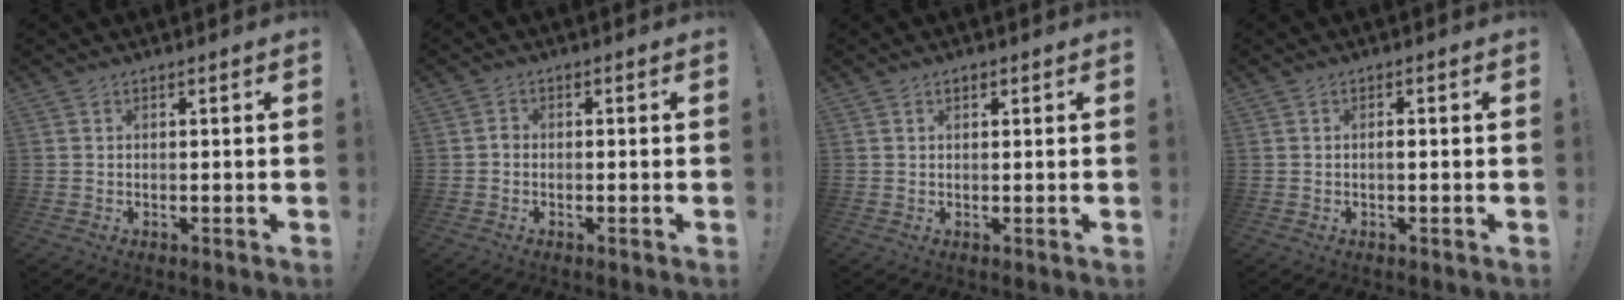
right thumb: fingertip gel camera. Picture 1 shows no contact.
{"total": 1.2, "force": [-0.6, 0.9, 0.6], "torque": [-0.011, 0.008, -0.011]}
{"total": 0.9, "force": [0.6, 0.6, 0.4], "torque": [-0.004, -0.001, 0.010]}
{"total": 1.3, "force": [-0.6, 0.3, 1.1], "torque": [-0.022, 0.003, -0.012]}